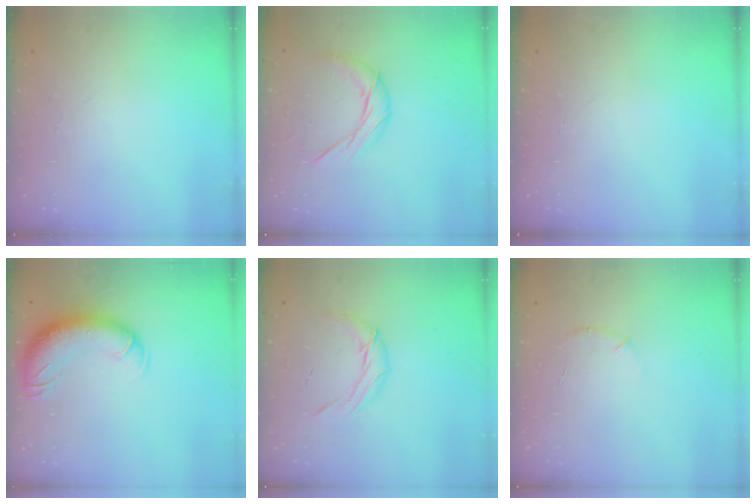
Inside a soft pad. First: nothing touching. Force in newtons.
{"total": 9.2, "press": 9.2, "slide": 0.4}
{"total": 0.0}
{"total": 13.4, "press": 13.0, "slide": 3.5}
{"total": 9.6, "press": 9.4, "slide": 1.9}
{"total": 6.9, "press": 6.7, "slide": 1.7}